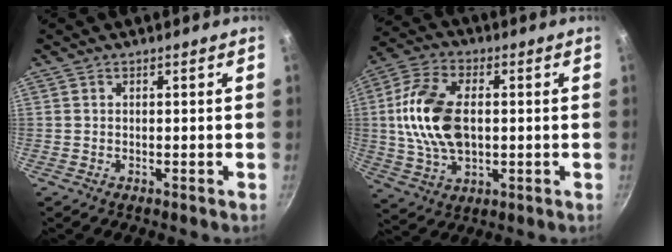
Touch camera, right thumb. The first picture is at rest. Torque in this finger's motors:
{"motor_torque": [0.52, 0.65, 1.18, 0.21, 0.16]}